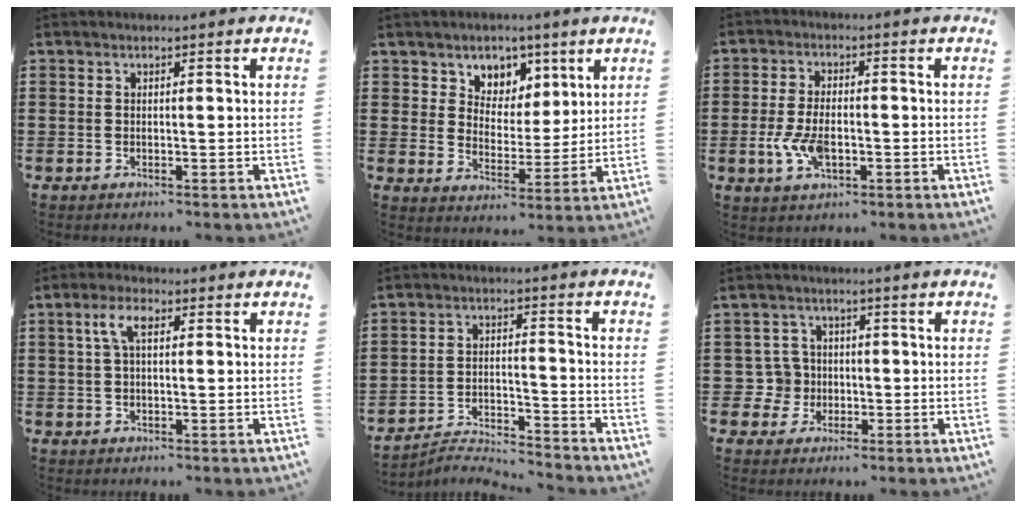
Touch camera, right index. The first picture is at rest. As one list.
[{"total": 5.8, "force": [3.7, 4.5, -0.3], "torque": [-0.025, -0.017, 0.064]}, {"total": 5.9, "force": [-1.5, 3.0, 4.9], "torque": [-0.110, -0.003, -0.030]}, {"total": 4.3, "force": [1.1, 1.7, 3.8], "torque": [-0.080, 0.012, 0.017]}, {"total": 4.2, "force": [-4.2, 0.2, 0.5], "torque": [-0.015, 0.006, -0.088]}, {"total": 4.8, "force": [-0.6, 4.6, 1.0], "torque": [-0.053, 0.007, -0.016]}]